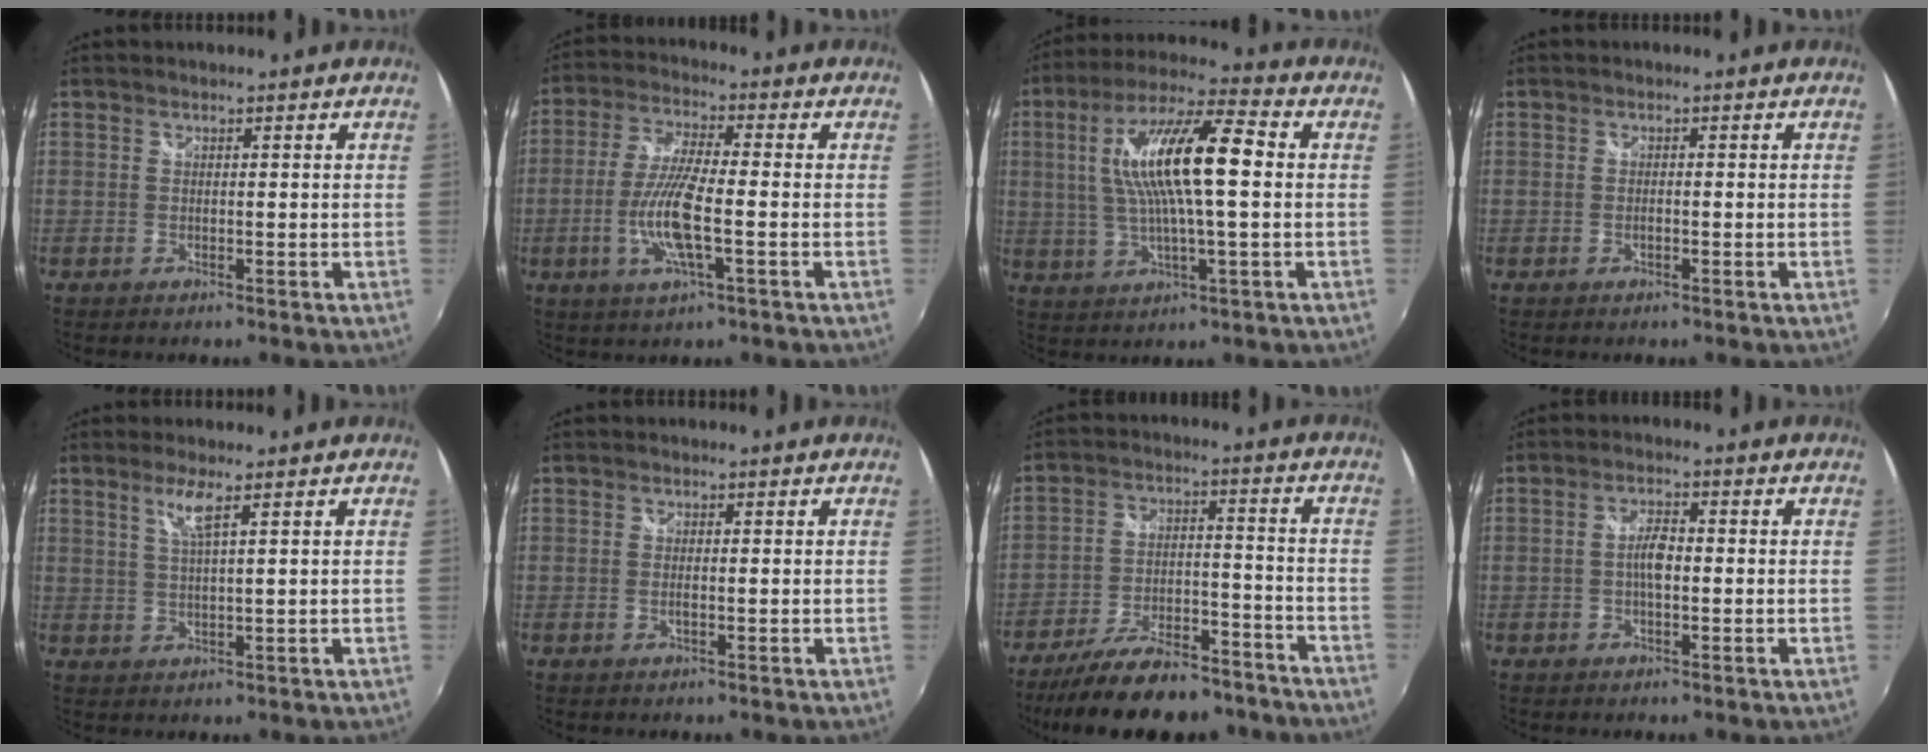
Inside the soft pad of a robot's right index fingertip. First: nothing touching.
{"total": 10.5, "force": [-2.6, 1.8, 10.0], "torque": [-0.205, -0.007, -0.054]}
{"total": 15.6, "force": [1.8, 2.8, 15.3], "torque": [-0.285, 0.016, 0.030]}
{"total": 1.0, "force": [-0.4, 0.3, 0.9], "torque": [-0.018, -0.001, -0.009]}
{"total": 3.5, "force": [1.9, -0.3, 2.9], "torque": [-0.058, -0.003, 0.038]}
{"total": 1.2, "force": [-0.2, 0.1, 1.2], "torque": [-0.024, -0.001, -0.006]}
{"total": 21.3, "force": [-17.6, 7.0, 9.6], "torque": [-0.182, 0.001, -0.246]}
{"total": 3.4, "force": [-0.5, 1.2, 3.2], "torque": [-0.062, 0.006, -0.011]}